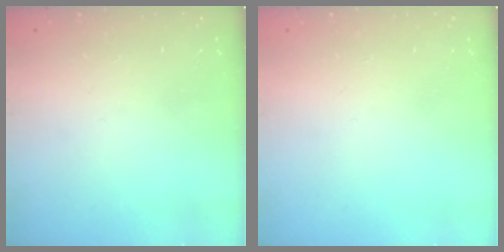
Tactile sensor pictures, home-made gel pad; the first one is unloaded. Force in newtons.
{"total": 0.0}